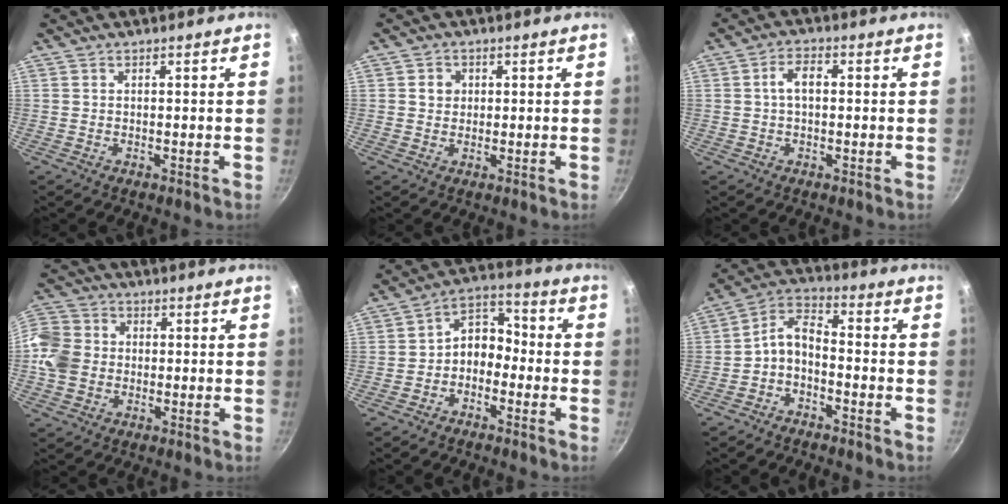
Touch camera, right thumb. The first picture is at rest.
{"total": 2.5, "force": [0.6, 2.3, 0.9], "torque": [0.000, 0.001, 0.009]}
{"total": 4.0, "force": [0.2, 2.3, 3.3], "torque": [-0.056, 0.015, 0.000]}
{"total": 10.0, "force": [-0.6, 8.4, 5.4], "torque": [-0.108, 0.024, -0.020]}
{"total": 8.1, "force": [-2.1, 5.9, 5.1], "torque": [-0.052, 0.044, -0.054]}
{"total": 6.7, "force": [-2.5, 3.9, 4.8], "torque": [-0.088, 0.045, -0.061]}